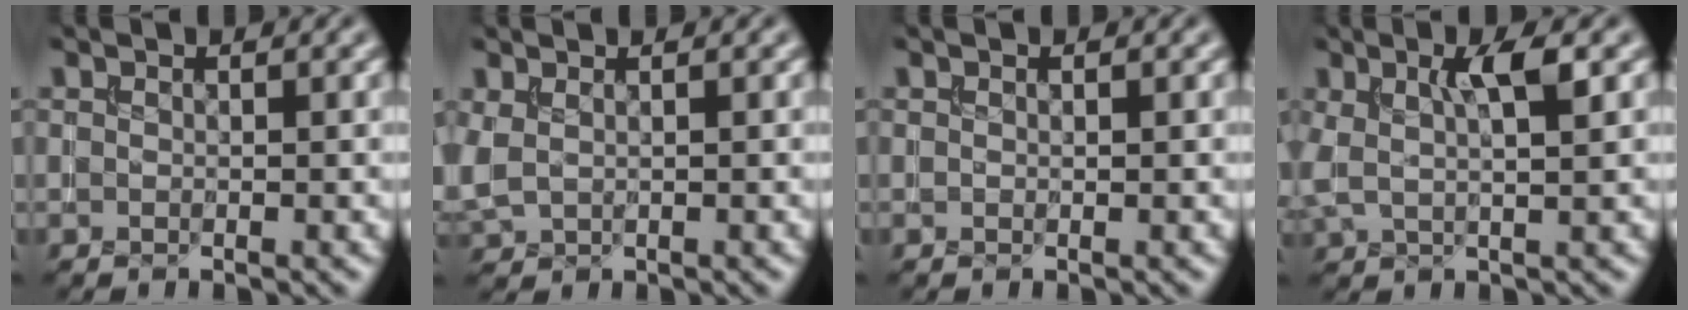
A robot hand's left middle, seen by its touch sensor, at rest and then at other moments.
{"total": 2.0, "force": [0.6, 1.2, 1.4], "torque": [-0.042, 0.001, 0.023]}
{"total": 0.0}
{"total": 3.6, "force": [1.1, 1.1, 3.2], "torque": [-0.066, 0.000, 0.022]}